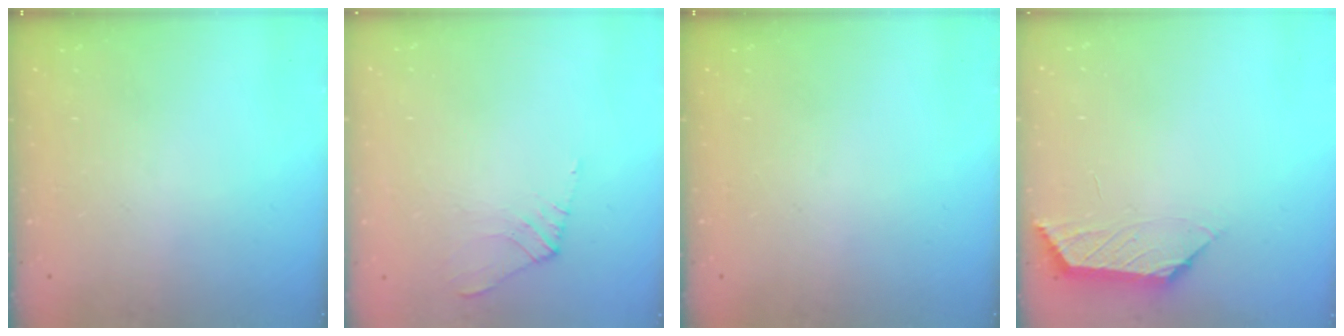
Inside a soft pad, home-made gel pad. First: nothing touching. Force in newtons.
{"total": 3.0, "press": 3.0, "slide": 0.4}
{"total": 0.0}
{"total": 1.5, "press": 1.5, "slide": 0.5}